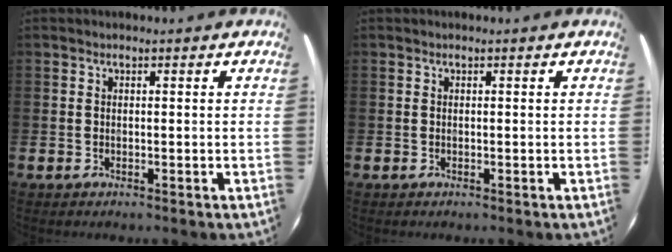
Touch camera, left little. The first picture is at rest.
{"total": 0.0}